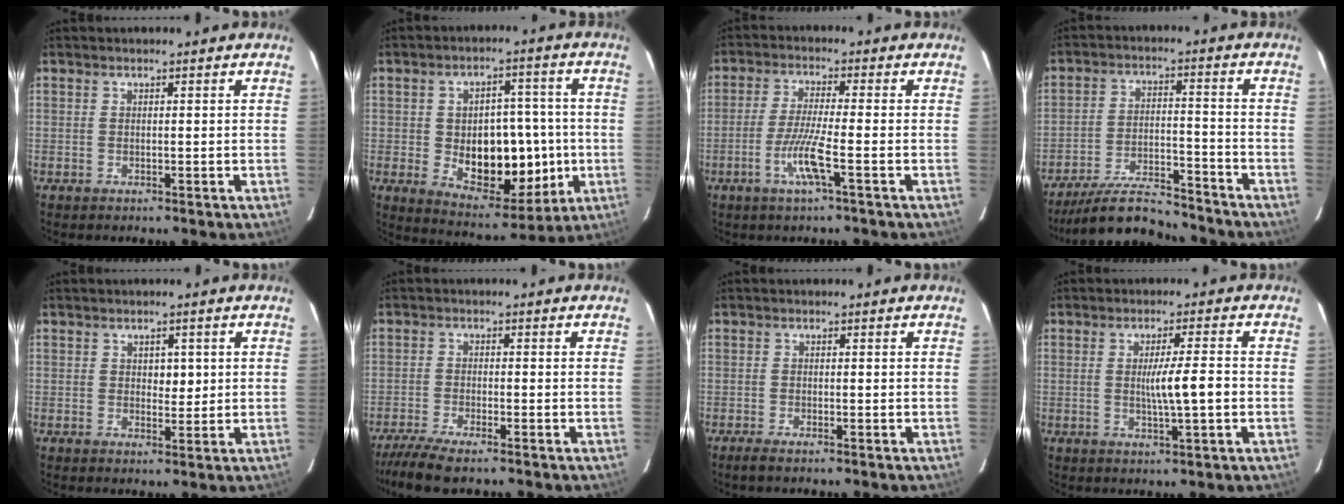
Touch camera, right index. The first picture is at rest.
{"total": 14.5, "force": [-1.8, 8.2, 11.8], "torque": [-0.171, 0.013, -0.007]}
{"total": 6.4, "force": [-2.6, -0.3, 5.9], "torque": [-0.118, -0.011, -0.052]}
{"total": 11.3, "force": [-10.5, 2.2, 3.5], "torque": [-0.058, 0.005, -0.181]}
{"total": 2.5, "force": [0.5, 1.6, 1.8], "torque": [-0.018, -0.001, 0.008]}
{"total": 7.7, "force": [-6.2, 0.8, 4.4], "torque": [-0.074, -0.018, -0.106]}
{"total": 2.5, "force": [-2.0, 0.3, 1.5], "torque": [-0.025, -0.005, -0.028]}
{"total": 5.4, "force": [-0.6, -0.2, 5.3], "torque": [-0.087, -0.004, -0.010]}